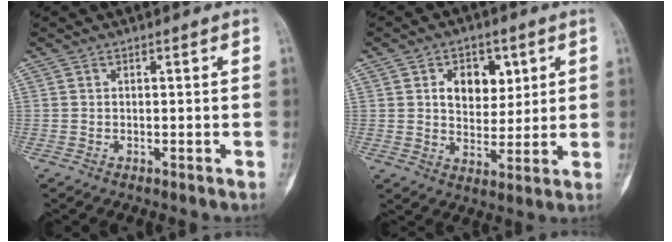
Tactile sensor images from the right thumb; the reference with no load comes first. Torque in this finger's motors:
{"motor_torque": [0.01, 0.07, 0.27, -0.21, 0.03]}